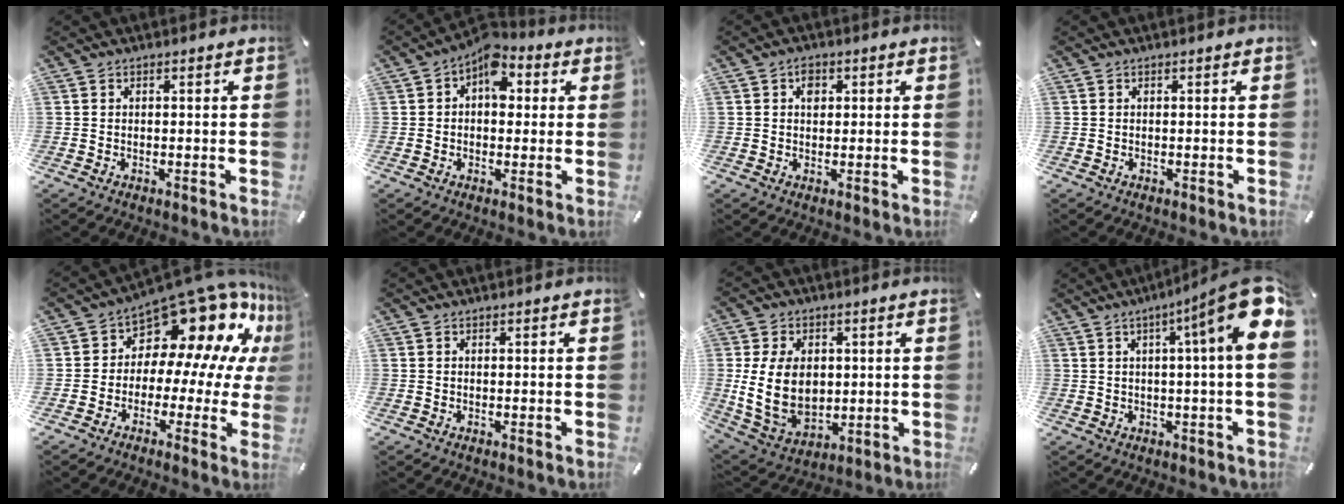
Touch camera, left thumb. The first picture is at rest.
{"total": 8.2, "force": [2.9, 5.6, 5.2], "torque": [-0.069, -0.013, 0.047]}
{"total": 2.6, "force": [0.7, 2.0, 1.5], "torque": [-0.018, 0.000, 0.008]}
{"total": 0.0}
{"total": 16.9, "force": [11.2, 8.9, 9.0], "torque": [-0.138, -0.102, 0.193]}
{"total": 0.0}
{"total": 14.3, "force": [1.4, 10.6, 9.4], "torque": [-0.198, 0.000, 0.027]}
{"total": 15.8, "force": [5.1, 0.6, 14.9], "torque": [-0.215, -0.044, 0.063]}